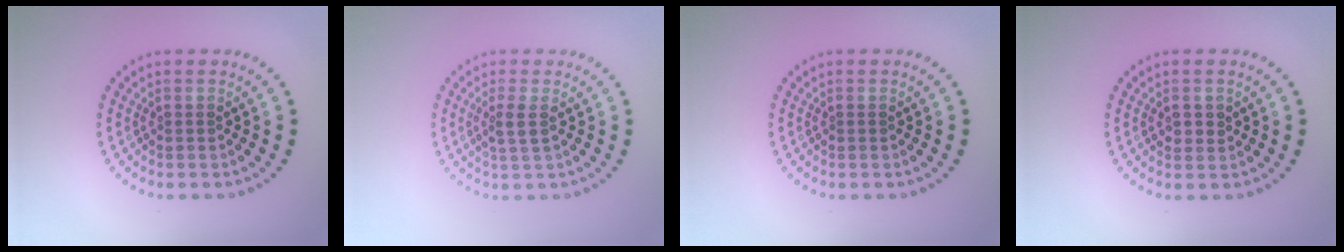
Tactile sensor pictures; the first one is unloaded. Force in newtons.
{"total": 1.6, "press": 1.4, "slide": 0.9}
{"total": 0.0}
{"total": 1.2, "press": 1.1, "slide": 0.4}